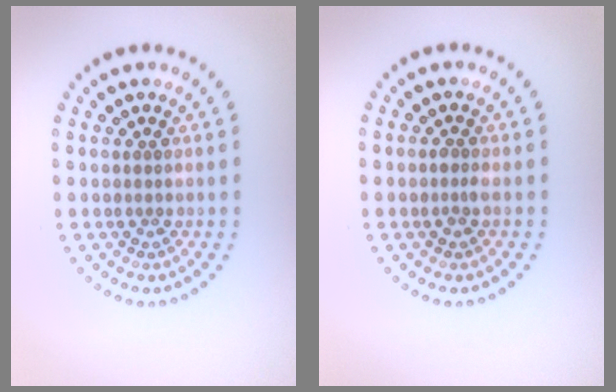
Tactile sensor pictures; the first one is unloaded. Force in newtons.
{"total": 0.6, "press": 0.6, "slide": 0.2}